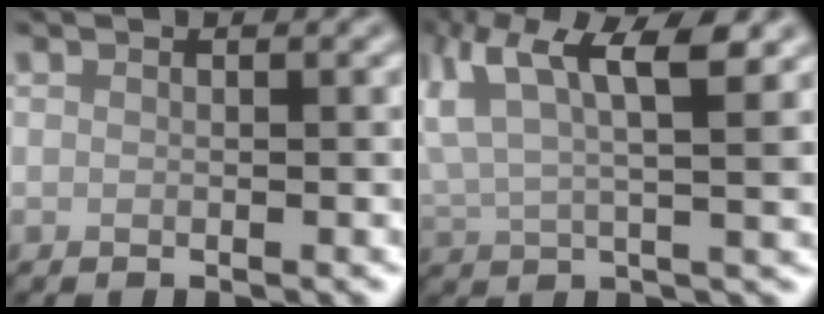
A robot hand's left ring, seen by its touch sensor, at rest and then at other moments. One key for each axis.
{"total": 8.6, "fx": 4.4, "fy": 2.6, "fz": 6.8, "tx": -0.137, "ty": 0.015, "tz": 0.078}